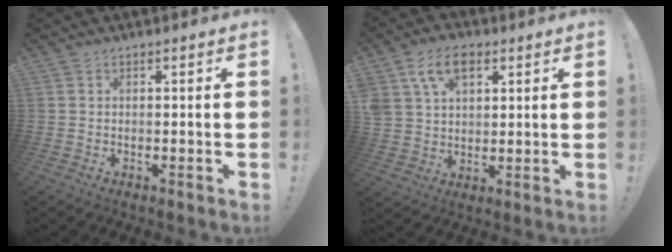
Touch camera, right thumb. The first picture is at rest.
{"total": 11.5, "force": [5.6, 7.7, 6.4], "torque": [-0.113, -0.006, 0.111]}